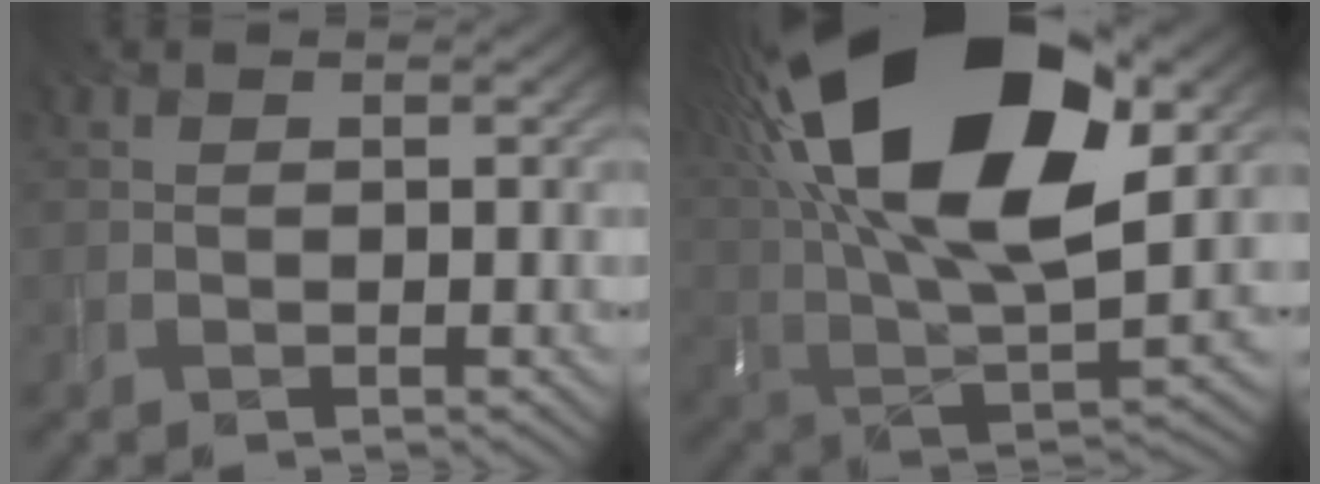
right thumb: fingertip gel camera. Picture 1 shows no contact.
{"total": 22.2, "force": [9.2, 10.8, 17.1], "torque": [-0.335, 0.045, 0.143]}